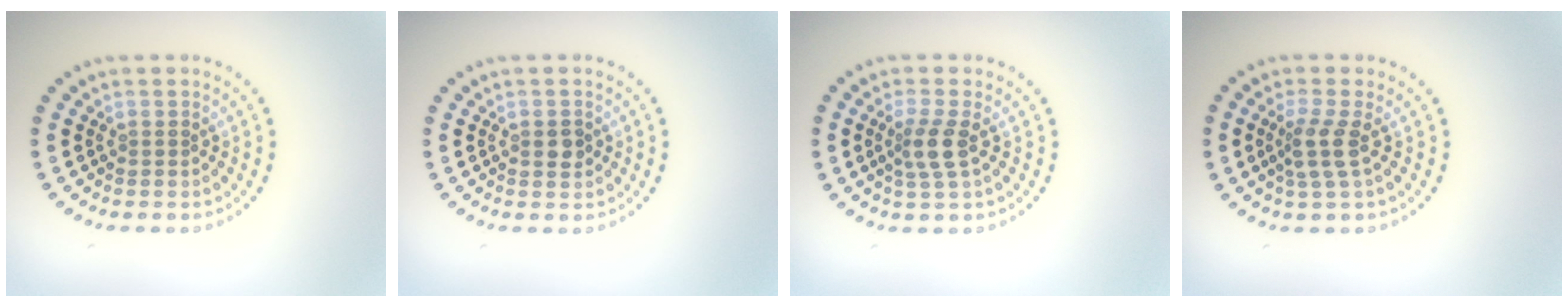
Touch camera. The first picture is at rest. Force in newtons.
{"total": 1.3, "press": 1.3, "slide": 0.1}
{"total": 2.4, "press": 1.9, "slide": 1.4}
{"total": 2.4, "press": 1.9, "slide": 1.5}